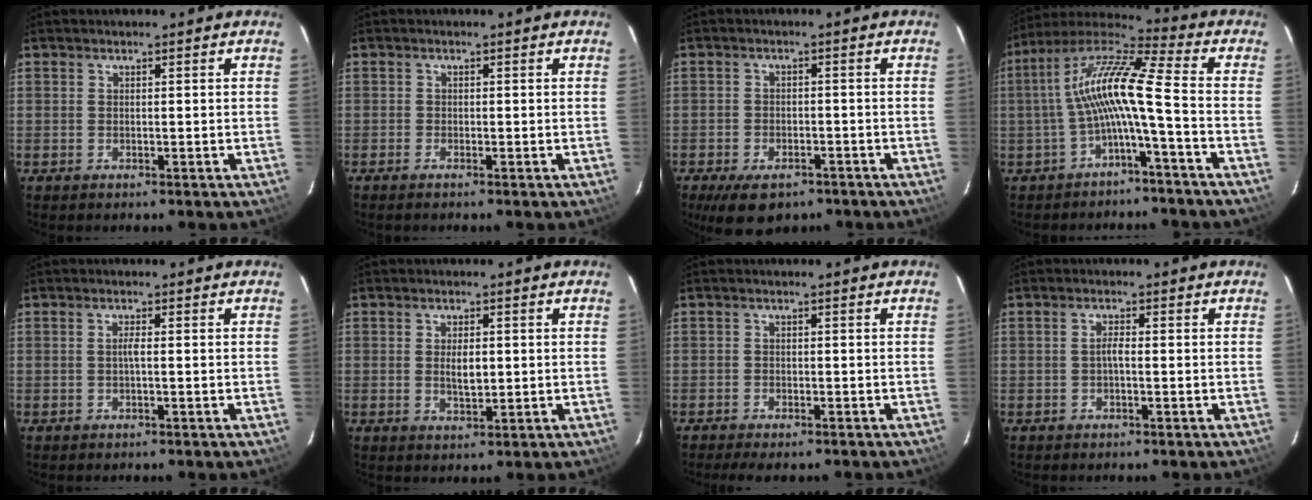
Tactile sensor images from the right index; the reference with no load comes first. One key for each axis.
{"total": 0.8, "fx": -0.8, "fy": 0.1, "fz": 0.3, "tx": -0.006, "ty": -0.004, "tz": -0.017}
{"total": 8.9, "fx": -6.2, "fy": 4.4, "fz": 4.6, "tx": -0.098, "ty": -0.014, "tz": -0.090}
{"total": 11.9, "fx": -2.4, "fy": 0.4, "fz": 11.7, "tx": -0.233, "ty": 0.020, "tz": -0.051}
{"total": 1.2, "fx": -0.2, "fy": -0.1, "fz": 1.1, "tx": -0.020, "ty": 0.003, "tz": -0.006}
{"total": 3.6, "fx": 0.1, "fy": 1.6, "fz": 3.3, "tx": -0.057, "ty": -0.002, "tz": 0.004}
{"total": 5.2, "fx": -4.4, "fy": 1.4, "fz": 2.4, "tx": -0.052, "ty": -0.013, "tz": -0.067}
{"total": 1.4, "fx": -0.4, "fy": 0.3, "fz": 1.3, "tx": -0.025, "ty": 0.006, "tz": -0.010}